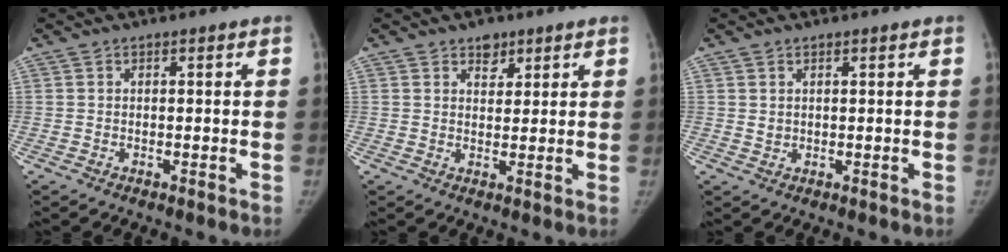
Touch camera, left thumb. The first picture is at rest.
{"total": 3.4, "force": [2.2, 2.2, 1.3], "torque": [0.002, -0.014, 0.035]}
{"total": 1.1, "force": [0.6, 0.8, 0.4], "torque": [0.004, -0.005, 0.013]}